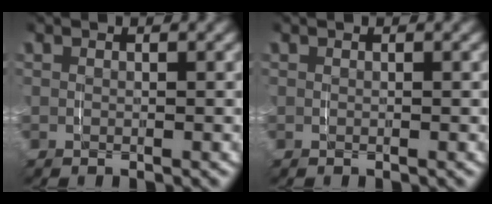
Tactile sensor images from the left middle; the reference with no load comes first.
{"total": 0.0}